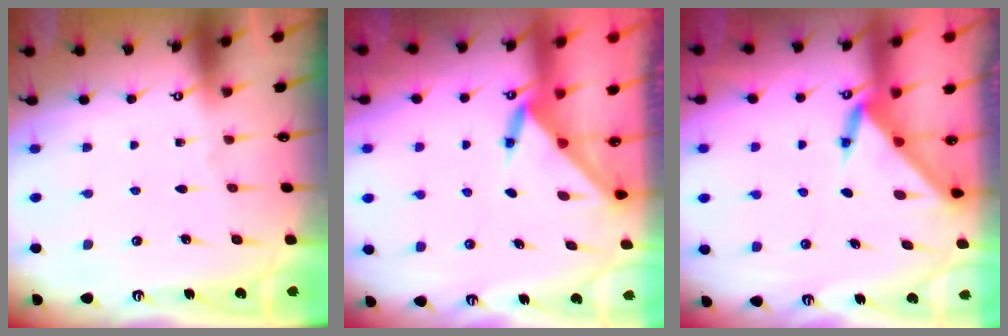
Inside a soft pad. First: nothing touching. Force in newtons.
{"total": 3.6, "press": 3.6, "slide": 0.3}
{"total": 3.4, "press": 3.4, "slide": 0.1}